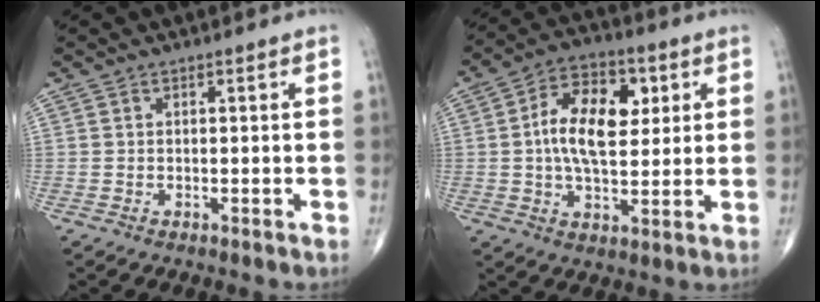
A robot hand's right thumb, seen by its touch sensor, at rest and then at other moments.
{"total": 14.0, "force": [2.5, 7.9, 11.3], "torque": [-0.171, 0.004, 0.037]}